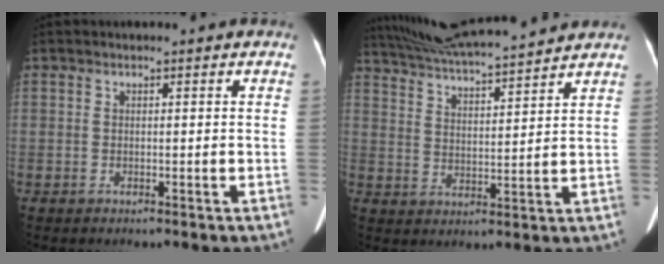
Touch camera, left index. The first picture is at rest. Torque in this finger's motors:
{"motor_torque": [-0.47, -1.67, 0.39, 0.13]}